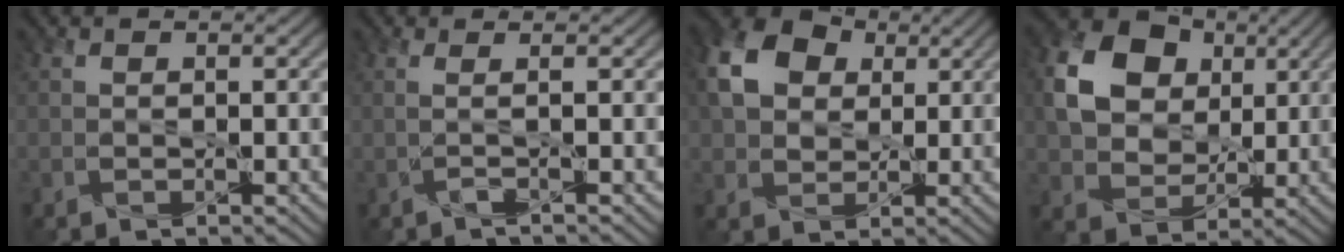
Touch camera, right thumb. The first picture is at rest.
{"total": 1.5, "force": [-0.1, 0.1, 1.5], "torque": [-0.028, 0.000, -0.013]}
{"total": 8.8, "force": [2.8, 6.5, 5.2], "torque": [-0.132, 0.014, 0.046]}
{"total": 11.1, "force": [2.8, 8.5, 6.5], "torque": [-0.152, 0.007, 0.048]}